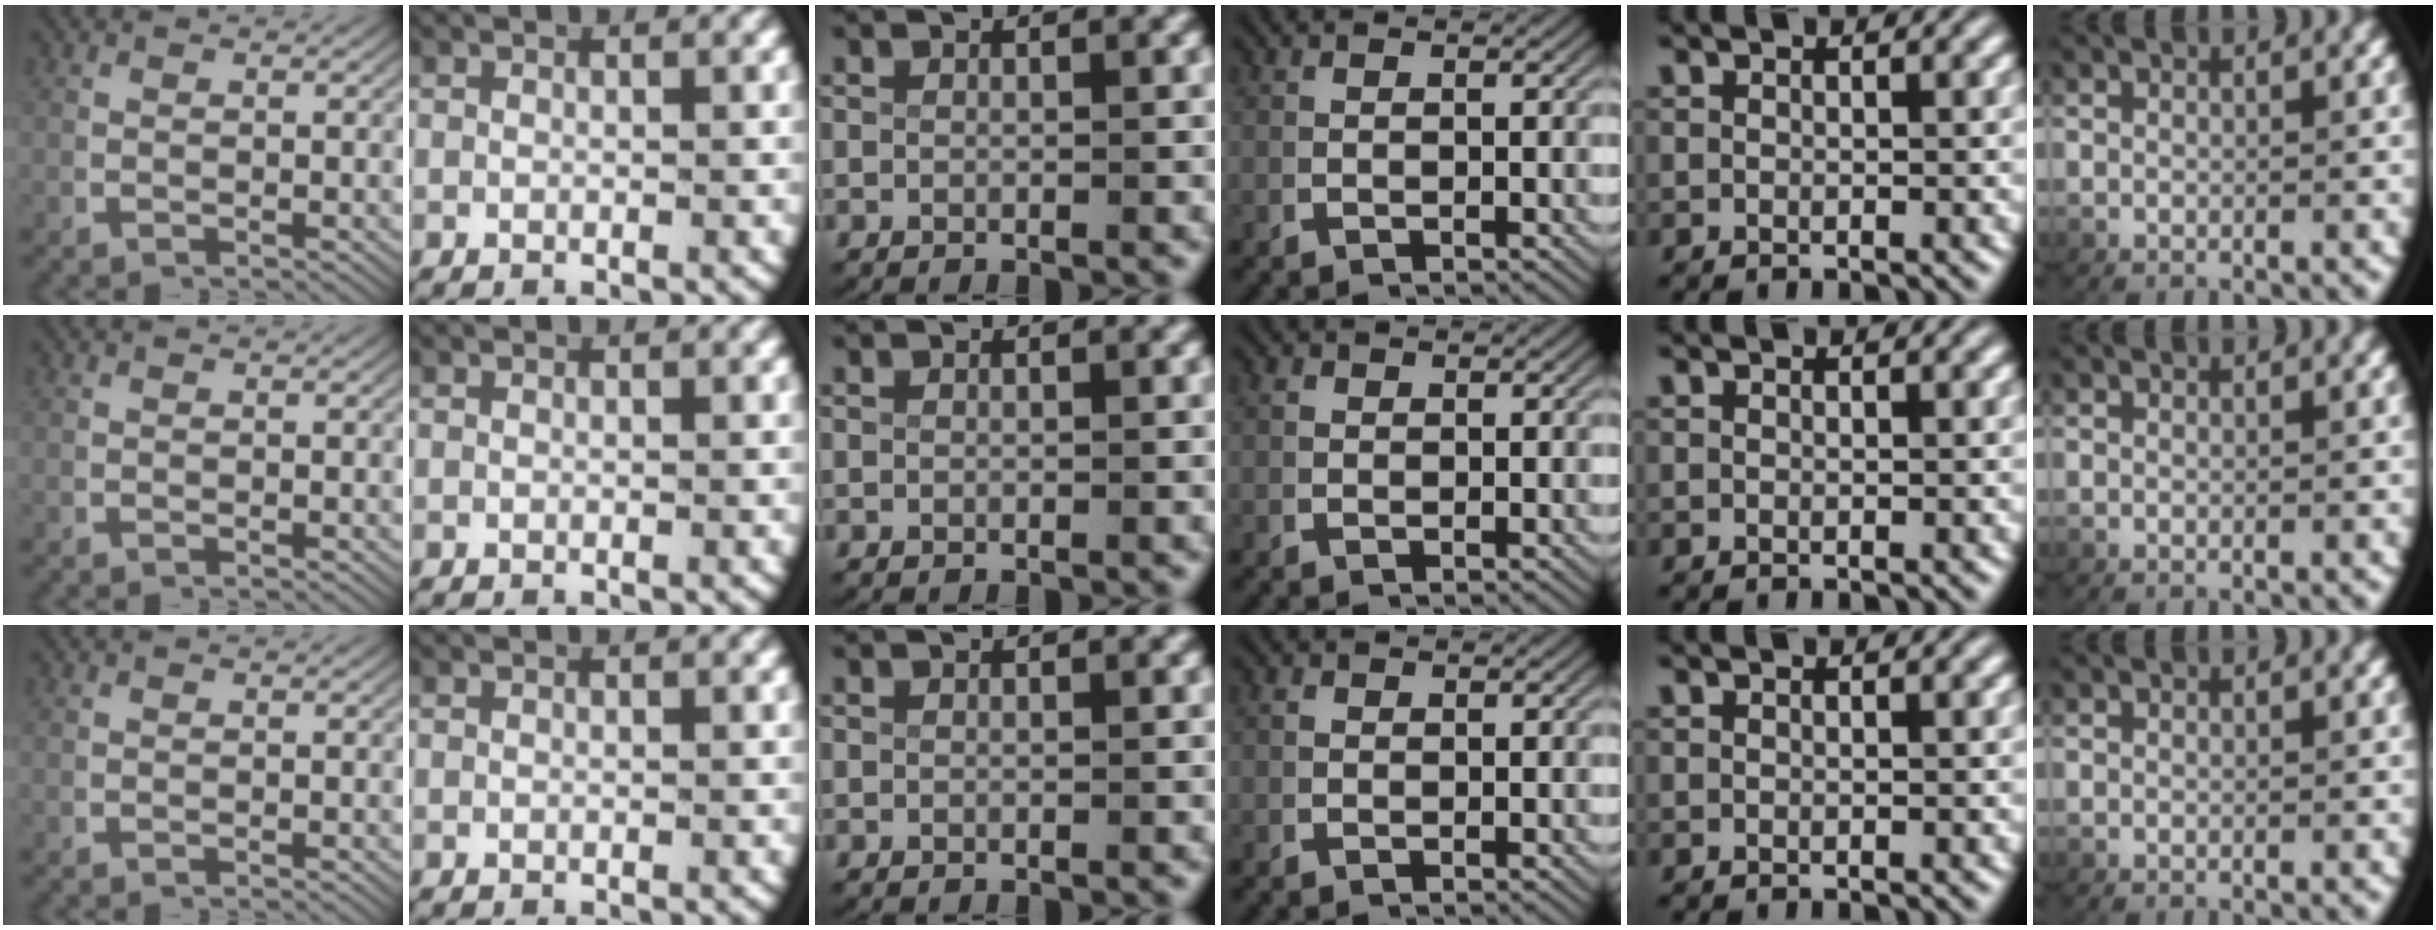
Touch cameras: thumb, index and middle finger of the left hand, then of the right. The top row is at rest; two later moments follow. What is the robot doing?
{"motion": "lift_and_place", "object": "paper towel"}